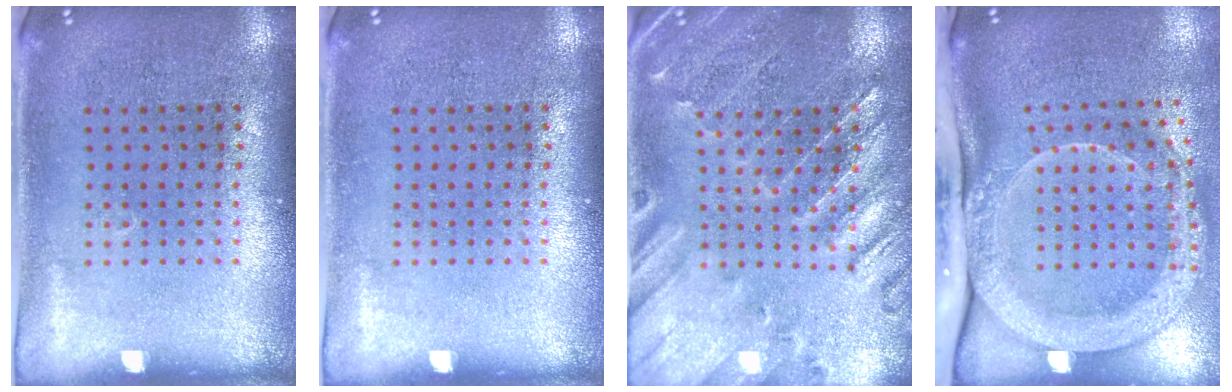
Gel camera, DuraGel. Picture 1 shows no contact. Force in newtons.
{"total": 0.0}
{"total": 0.6, "press": 0.5, "slide": 0.4}
{"total": 3.3, "press": 2.3, "slide": 2.3}